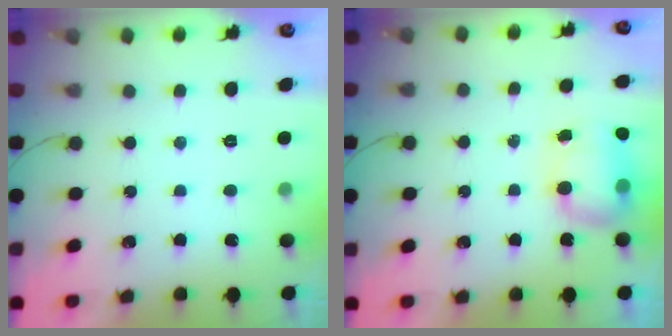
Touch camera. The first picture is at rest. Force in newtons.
{"total": 7.6, "press": 7.5, "slide": 0.9}